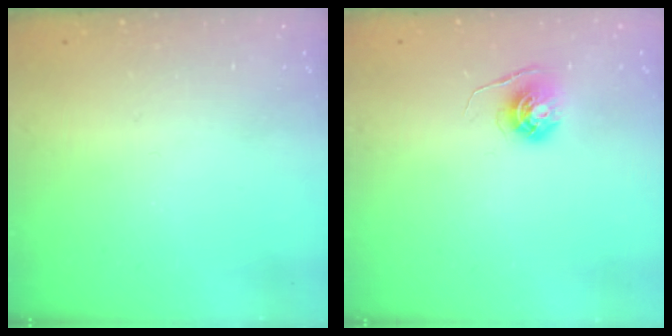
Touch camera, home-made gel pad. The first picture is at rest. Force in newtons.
{"total": 5.6, "press": 5.5, "slide": 0.6}